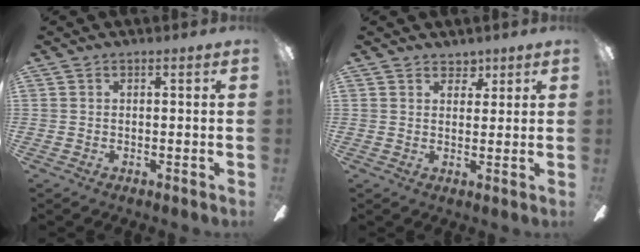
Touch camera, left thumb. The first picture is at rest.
{"total": 3.6, "force": [2.7, 2.2, 0.8], "torque": [-0.001, -0.011, 0.045]}